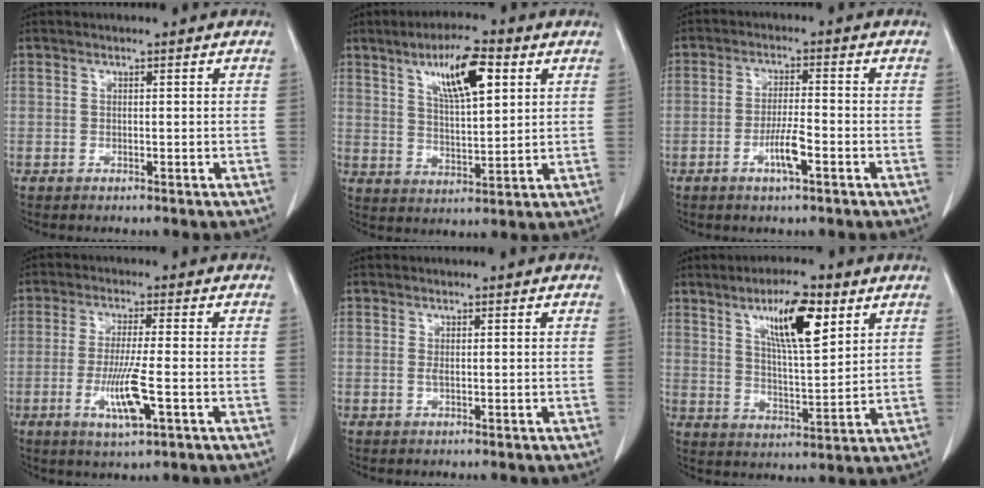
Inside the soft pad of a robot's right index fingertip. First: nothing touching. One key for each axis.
{"total": 10.0, "fx": 4.7, "fy": 2.1, "fz": 8.6, "tx": -0.151, "ty": 0.006, "tz": 0.083}
{"total": 5.0, "fx": -2.2, "fy": 0.5, "fz": 4.5, "tx": -0.086, "ty": -0.004, "tz": -0.042}
{"total": 7.6, "fx": -2.4, "fy": 0.2, "fz": 7.2, "tx": -0.138, "ty": -0.015, "tz": -0.043}
{"total": 0.8, "fx": 0.0, "fy": 0.2, "fz": 0.8, "tx": -0.019, "ty": -0.002, "tz": 0.000}
{"total": 11.6, "fx": 6.0, "fy": 3.1, "fz": 9.4, "tx": -0.160, "ty": 0.003, "tz": 0.103}